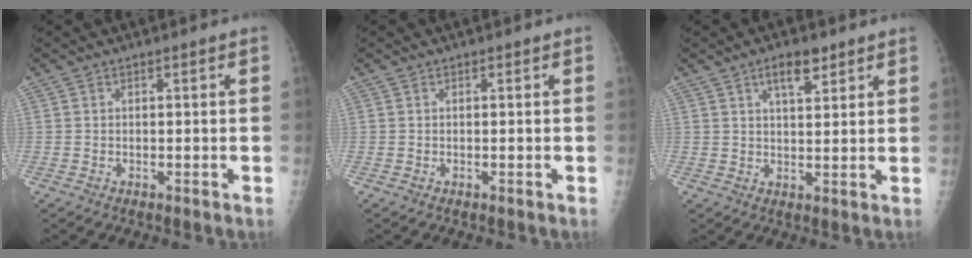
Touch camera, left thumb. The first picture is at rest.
{"total": 0.0}
{"total": 5.2, "force": [3.2, 2.1, 3.5], "torque": [-0.040, -0.017, 0.053]}